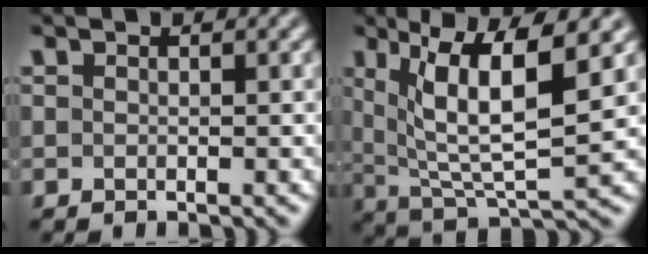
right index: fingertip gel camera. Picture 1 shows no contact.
{"total": 9.0, "force": [2.0, 4.2, 7.7], "torque": [-0.139, -0.015, 0.047]}